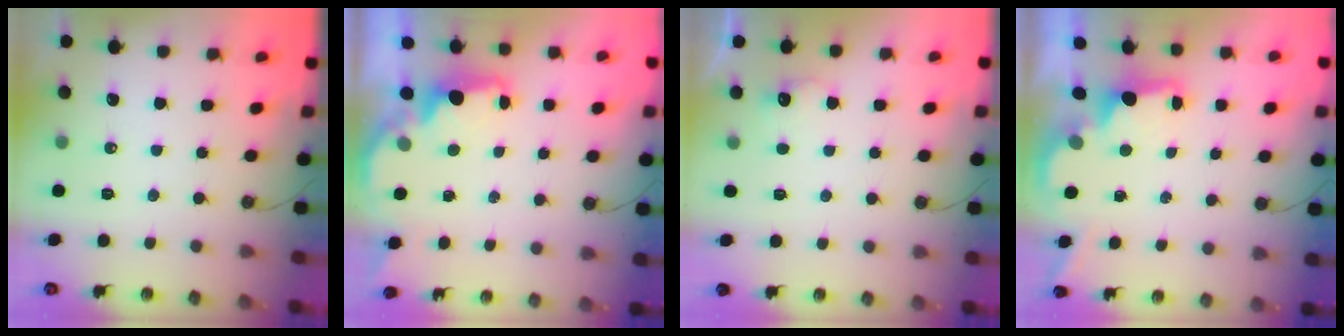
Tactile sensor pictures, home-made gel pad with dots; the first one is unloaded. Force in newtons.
{"total": 2.4, "press": 2.3, "slide": 0.8}
{"total": 5.2, "press": 5.0, "slide": 1.2}
{"total": 2.0, "press": 2.0, "slide": 0.6}